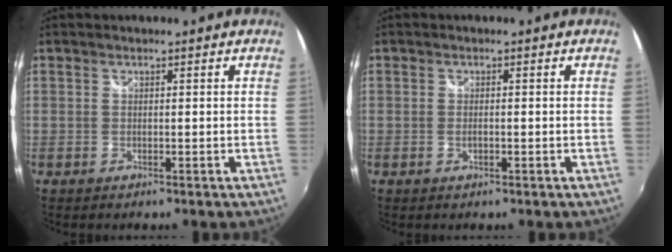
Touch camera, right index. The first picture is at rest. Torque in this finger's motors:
{"motor_torque": [-0.16, -0.09, -0.07, -0.01]}